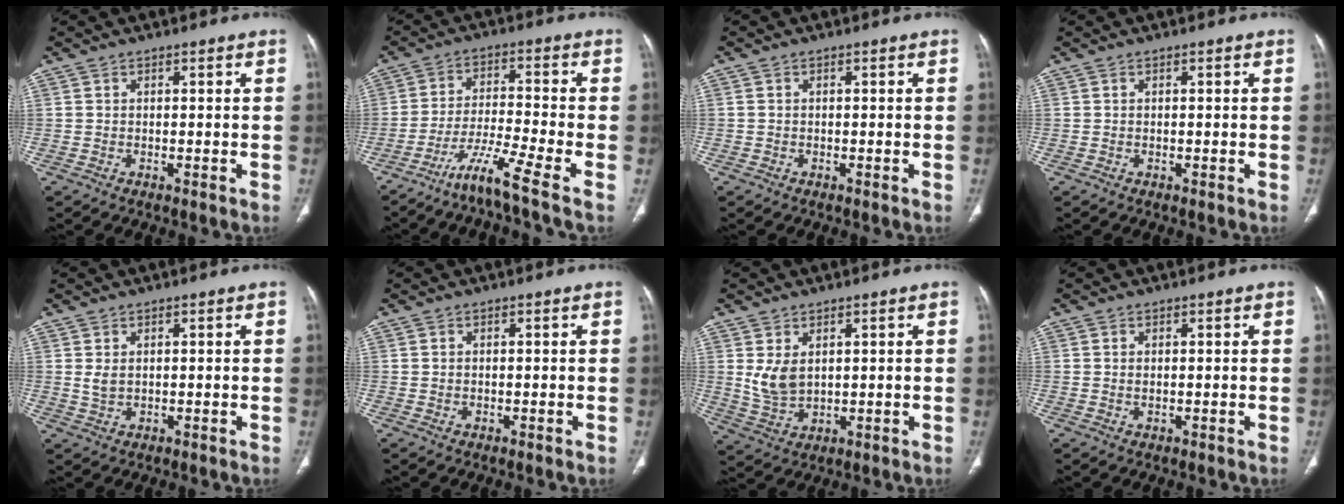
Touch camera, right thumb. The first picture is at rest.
{"total": 9.7, "force": [-6.2, -0.4, 7.5], "torque": [-0.154, 0.021, -0.120]}
{"total": 0.7, "force": [-0.2, 0.6, 0.0], "torque": [0.001, 0.005, -0.004]}
{"total": 0.0}
{"total": 2.0, "force": [0.6, 1.3, 1.4], "torque": [-0.026, -0.001, 0.020]}
{"total": 0.0}
{"total": 5.7, "force": [1.7, 3.6, 4.0], "torque": [-0.073, -0.013, 0.048]}
{"total": 0.7, "force": [0.2, 0.3, 0.6], "torque": [-0.015, 0.000, 0.007]}